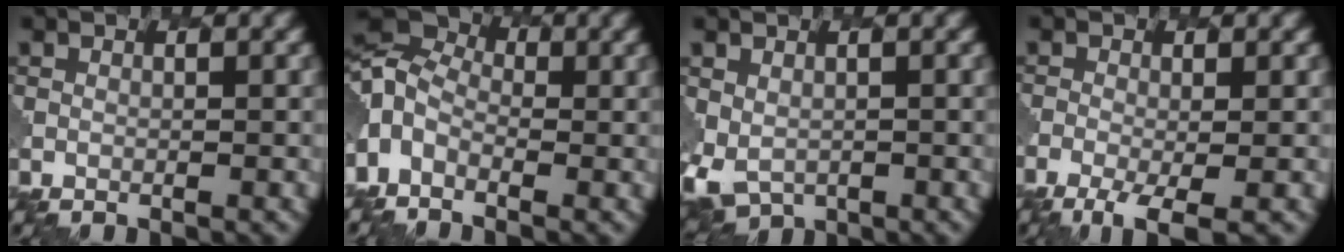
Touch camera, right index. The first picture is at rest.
{"total": 5.8, "force": [-0.9, 4.1, 4.0], "torque": [-0.097, 0.011, -0.026]}
{"total": 4.1, "force": [-0.6, 3.3, 2.4], "torque": [-0.052, -0.026, 0.009]}
{"total": 3.9, "force": [-2.3, 1.1, 3.0], "torque": [-0.059, -0.010, -0.042]}